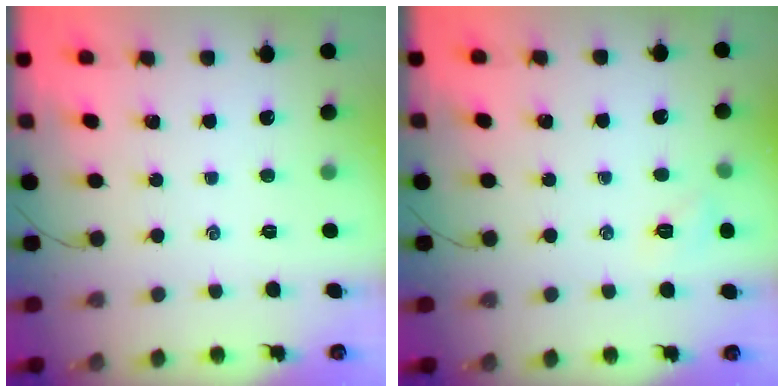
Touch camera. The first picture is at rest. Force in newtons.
{"total": 4.9, "press": 4.7, "slide": 1.2}